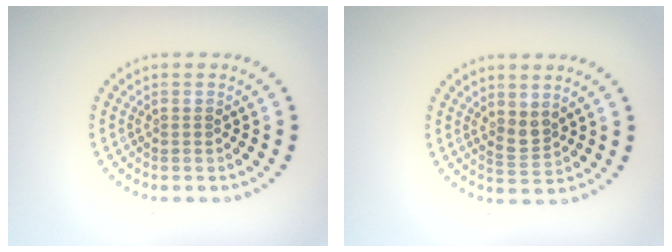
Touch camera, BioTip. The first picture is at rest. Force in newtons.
{"total": 1.7, "press": 1.3, "slide": 1.0}